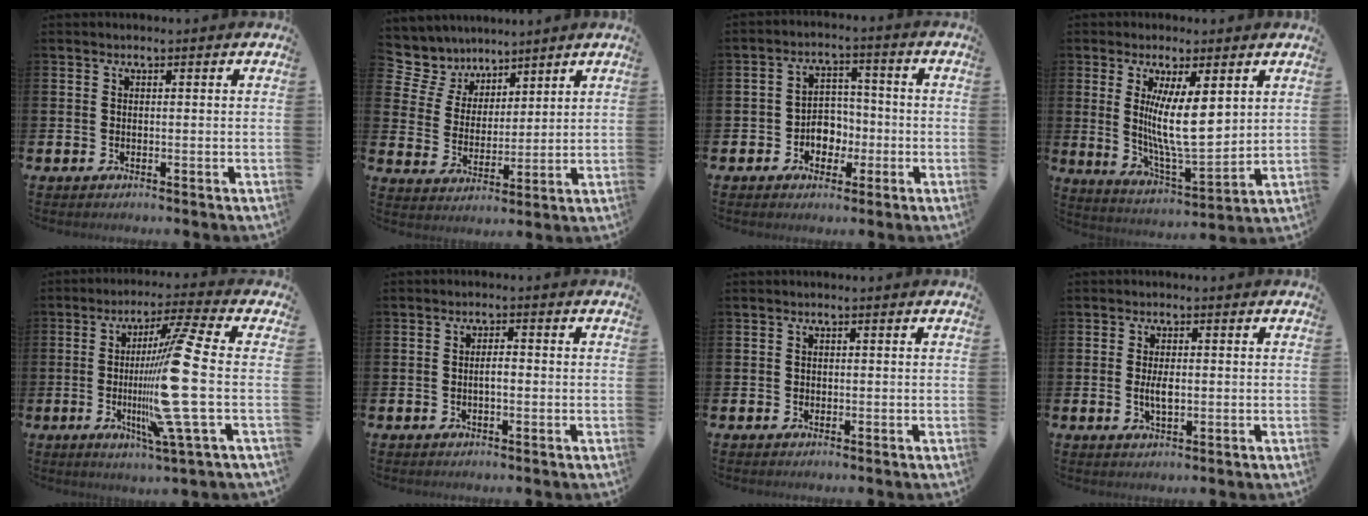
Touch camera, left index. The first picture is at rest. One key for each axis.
{"total": 6.3, "fx": 5.3, "fy": 3.2, "fz": -0.5, "tx": -0.032, "ty": -0.034, "tz": 0.097}
{"total": 4.3, "fx": -1.5, "fy": 3.6, "fz": 1.7, "tx": -0.034, "ty": 0.006, "tz": -0.037}
{"total": 9.1, "fx": 3.2, "fy": 2.3, "fz": 8.2, "tx": -0.137, "ty": -0.025, "tz": 0.052}
{"total": 12.7, "fx": -0.9, "fy": -0.9, "fz": 12.6, "tx": -0.227, "ty": -0.017, "tz": -0.029}
{"total": 1.8, "fx": -0.2, "fy": 0.5, "fz": 1.7, "tx": -0.022, "ty": 0.000, "tz": -0.007}
{"total": 0.5, "fx": 0.1, "fy": 0.5, "fz": 0.1, "tx": -0.003, "ty": 0.006, "tz": 0.000}
{"total": 2.7, "fx": 0.0, "fy": 1.2, "fz": 2.5, "tx": -0.039, "ty": -0.001, "tz": -0.003}